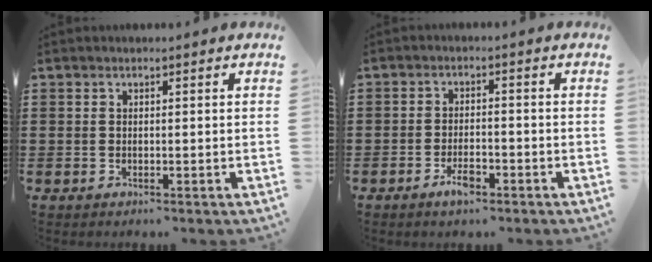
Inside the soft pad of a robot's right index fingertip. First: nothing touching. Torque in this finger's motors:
{"motor_torque": [0.09, 0.10, 0.25, 0.06]}